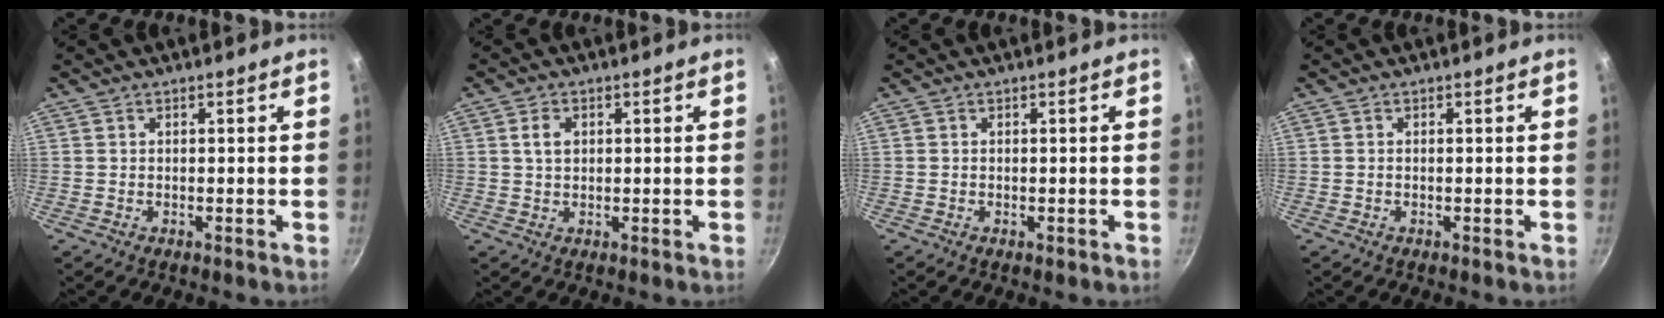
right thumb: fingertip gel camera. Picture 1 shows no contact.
{"total": 3.0, "force": [0.6, 2.2, 1.9], "torque": [-0.025, 0.002, 0.012]}
{"total": 0.6, "force": [-0.3, 0.2, 0.5], "torque": [-0.004, 0.001, -0.004]}
{"total": 0.0}